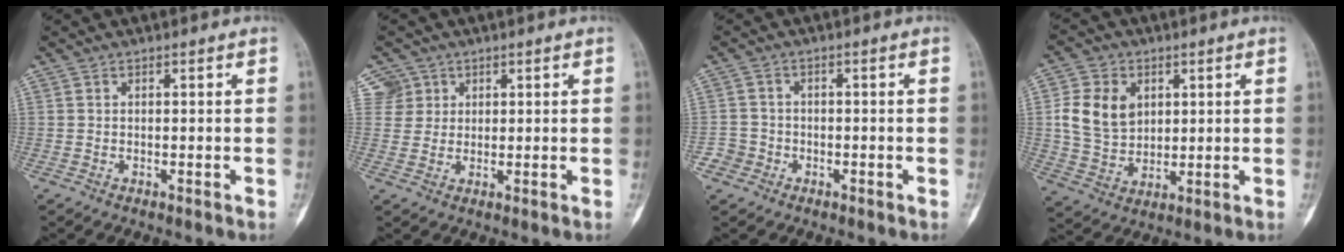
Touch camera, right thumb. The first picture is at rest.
{"total": 4.0, "force": [2.0, 3.5, -0.3], "torque": [0.029, 0.000, 0.037]}
{"total": 3.1, "force": [-1.5, 2.8, -0.3], "torque": [0.021, 0.015, -0.036]}
{"total": 10.8, "force": [2.6, 8.2, 6.4], "torque": [-0.098, -0.006, 0.057]}